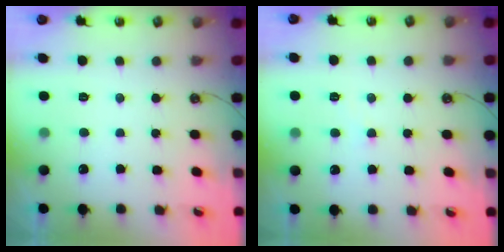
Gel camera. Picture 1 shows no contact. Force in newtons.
{"total": 1.8, "press": 1.8, "slide": 0.3}